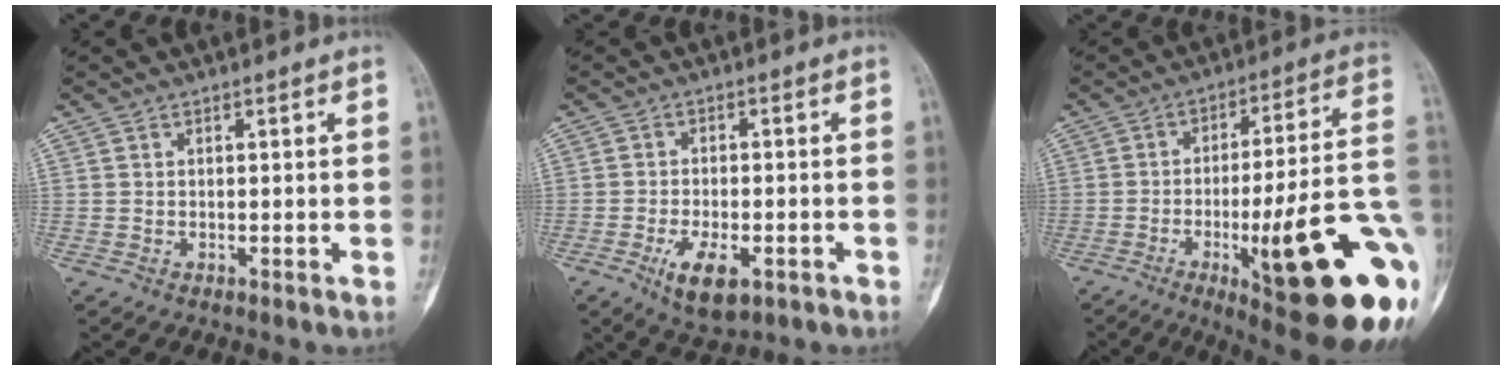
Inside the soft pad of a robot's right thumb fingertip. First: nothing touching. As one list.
[{"total": 7.9, "force": [-3.5, 3.6, 6.1], "torque": [-0.104, 0.005, -0.048]}, {"total": 27.7, "force": [-7.7, 5.4, 26.0], "torque": [-0.316, 0.007, -0.102]}]